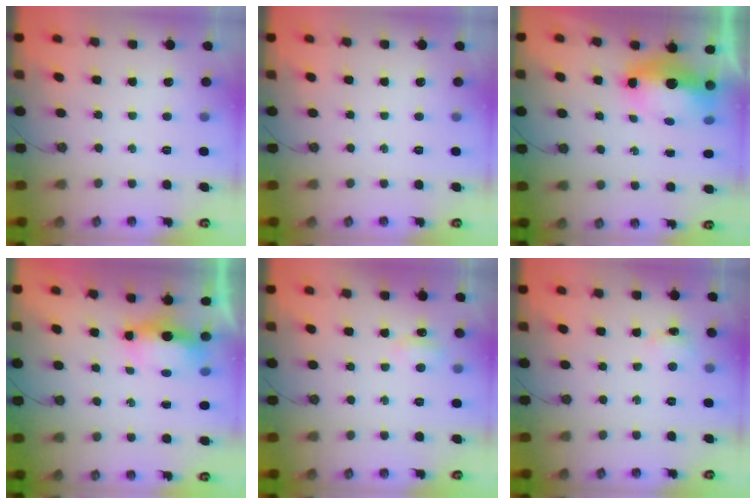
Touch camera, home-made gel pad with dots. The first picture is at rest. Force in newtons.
{"total": 0.0}
{"total": 9.4, "press": 9.3, "slide": 1.1}
{"total": 7.0, "press": 6.5, "slide": 2.6}
{"total": 5.1, "press": 5.0, "slide": 1.0}
{"total": 2.0, "press": 1.9, "slide": 0.4}